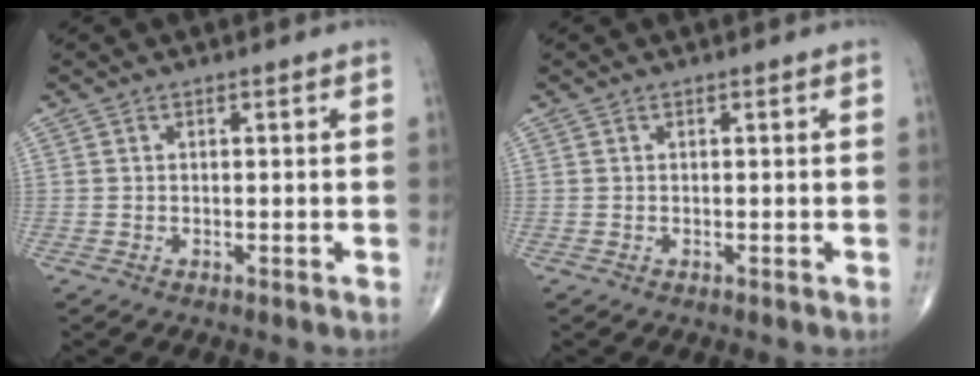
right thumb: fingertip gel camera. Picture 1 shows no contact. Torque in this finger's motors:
{"motor_torque": [-0.13, 0.13, 0.06, 0.13, 0.00]}